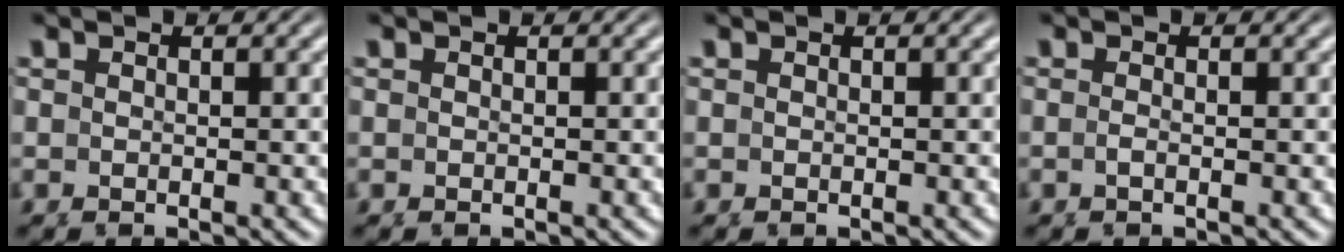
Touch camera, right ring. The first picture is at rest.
{"total": 0.0}
{"total": 0.0}
{"total": 0.6, "force": [-0.2, -0.4, 0.4], "torque": [-0.012, -0.002, -0.003]}